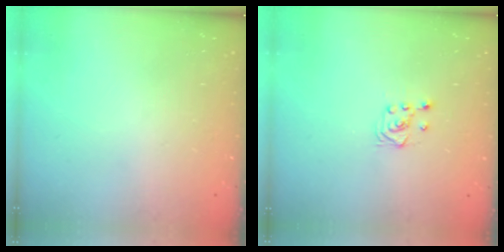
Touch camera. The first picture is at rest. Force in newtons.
{"total": 3.5, "press": 3.4, "slide": 0.8}